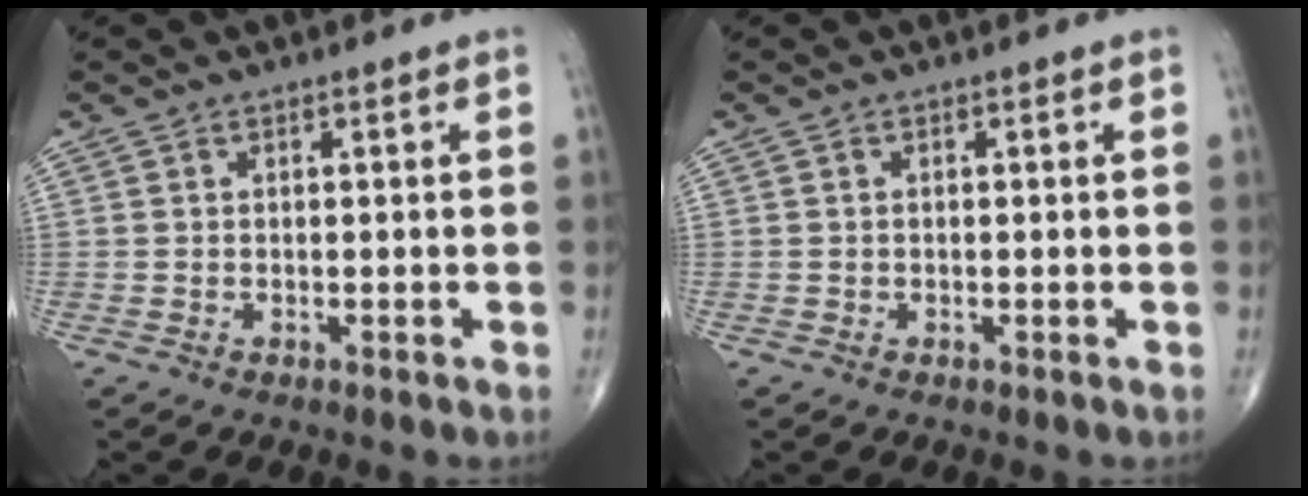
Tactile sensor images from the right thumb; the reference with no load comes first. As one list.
[{"total": 0.0}]